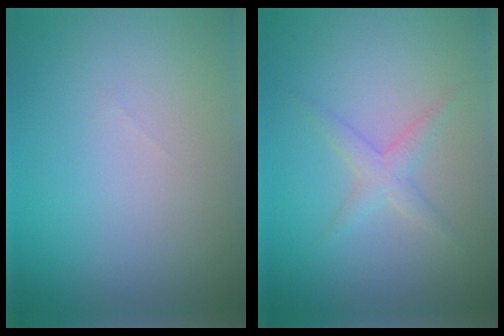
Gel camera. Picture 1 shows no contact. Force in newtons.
{"total": 1.7, "press": 1.7, "slide": 0.1}